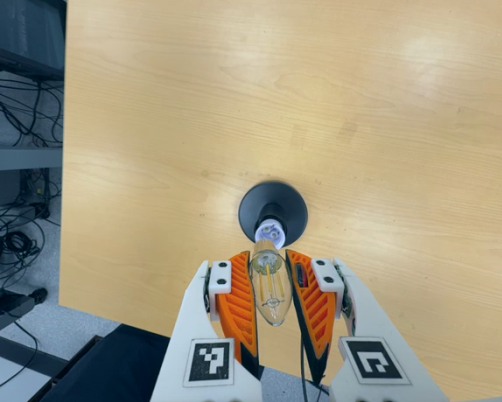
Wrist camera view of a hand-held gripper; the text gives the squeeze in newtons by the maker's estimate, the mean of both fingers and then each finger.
{"total": 21.0, "left": 22.1, "right": 19.9}